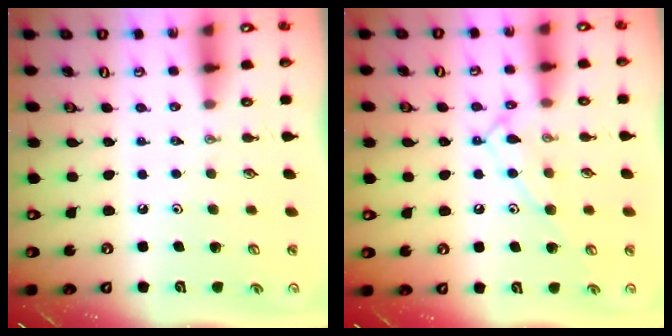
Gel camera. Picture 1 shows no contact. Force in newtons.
{"total": 12.1, "press": 12.0, "slide": 0.9}